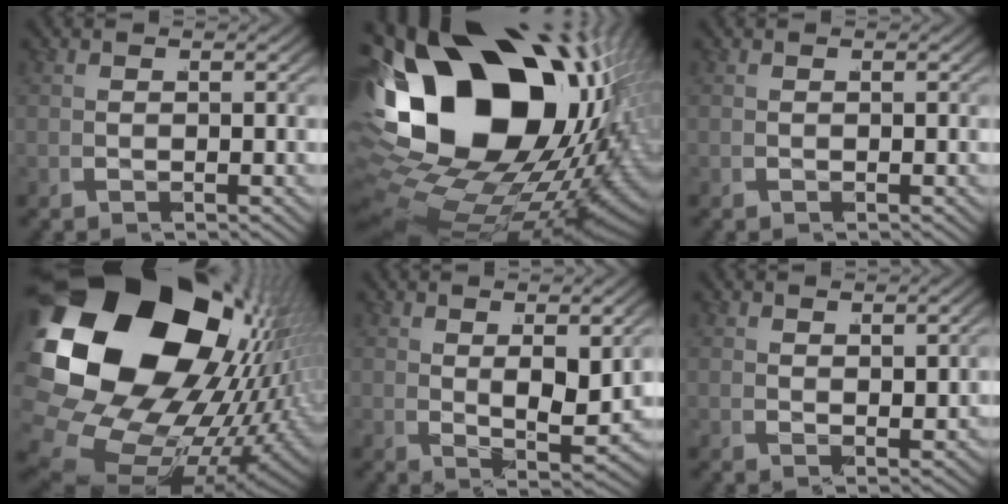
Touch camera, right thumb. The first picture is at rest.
{"total": 30.7, "force": [-2.9, 19.3, 23.8], "torque": [-0.433, -0.082, -0.001]}
{"total": 0.0}
{"total": 29.9, "force": [-0.9, 19.7, 22.6], "torque": [-0.422, -0.070, 0.021]}
{"total": 4.1, "force": [1.3, 1.2, 3.7], "torque": [-0.062, -0.012, 0.029]}
{"total": 1.2, "force": [1.2, 0.0, 0.4], "torque": [0.007, 0.003, 0.027]}